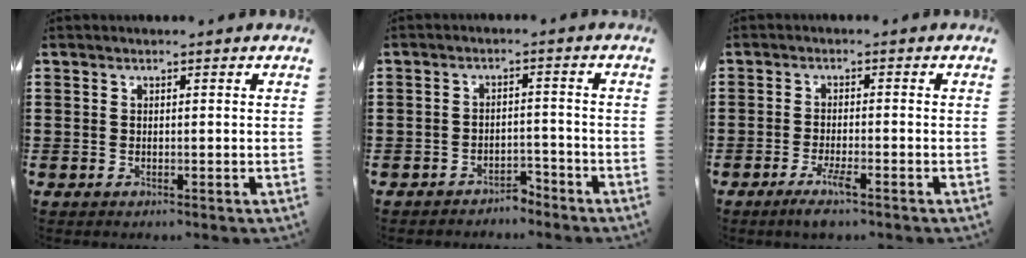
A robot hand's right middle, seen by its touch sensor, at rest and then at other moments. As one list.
[{"total": 3.0, "force": [-2.9, 0.5, 0.1], "torque": [-0.010, 0.001, -0.061]}, {"total": 3.4, "force": [-2.0, 0.3, 2.7], "torque": [-0.058, -0.008, -0.038]}]